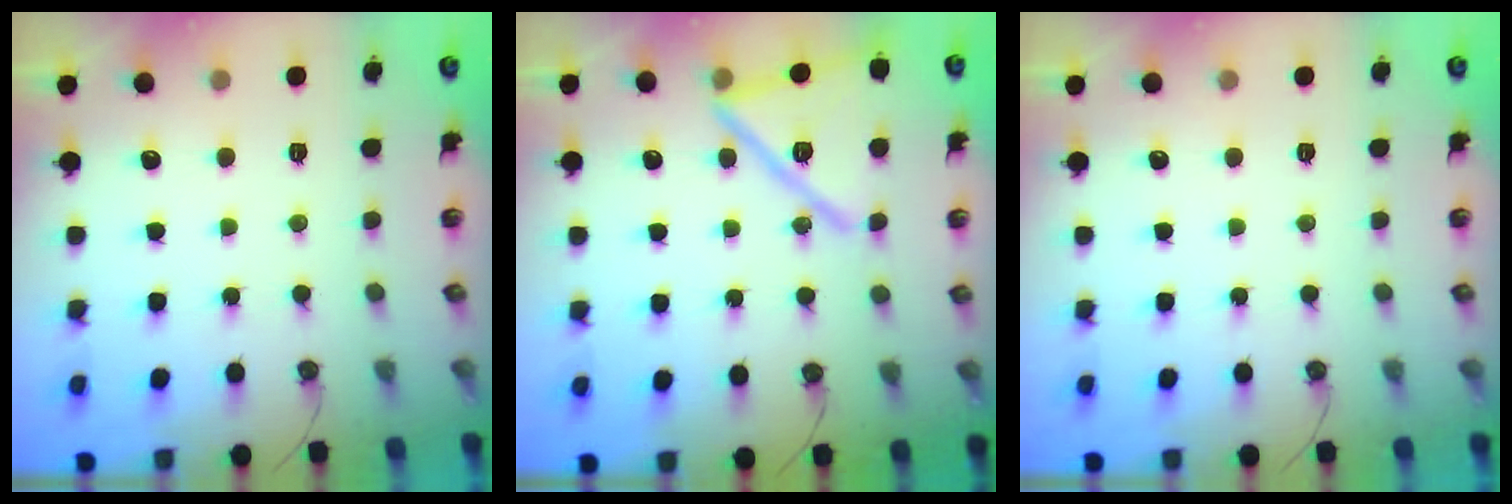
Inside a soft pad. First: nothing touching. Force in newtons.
{"total": 18.2, "press": 18.2, "slide": 0.6}
{"total": 0.0}